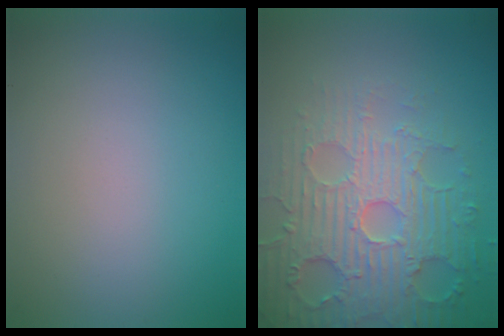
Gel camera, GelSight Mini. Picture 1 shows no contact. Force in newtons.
{"total": 6.2, "press": 5.5, "slide": 2.8}